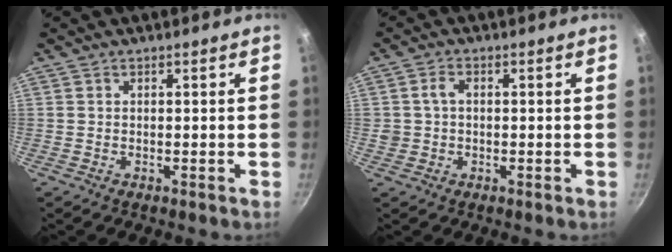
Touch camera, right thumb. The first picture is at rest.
{"total": 3.0, "force": [0.2, 2.3, 1.8], "torque": [-0.023, 0.010, 0.005]}